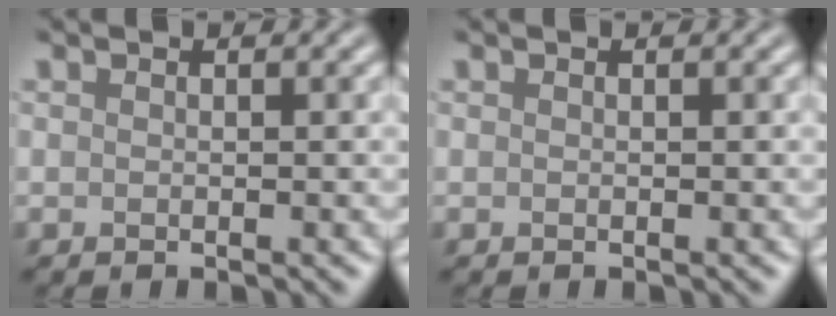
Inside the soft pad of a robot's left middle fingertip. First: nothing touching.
{"total": 0.0}